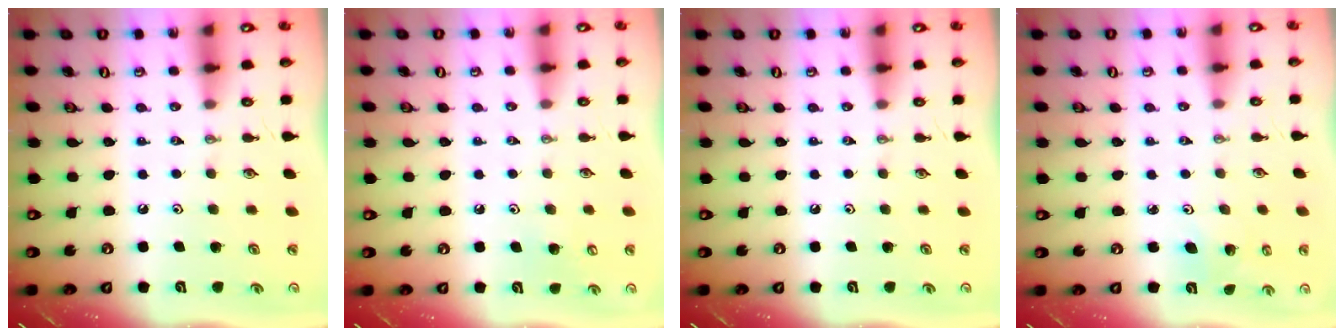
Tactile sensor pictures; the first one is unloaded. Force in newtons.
{"total": 4.8, "press": 4.7, "slide": 0.7}
{"total": 0.0}
{"total": 4.2, "press": 3.8, "slide": 1.9}